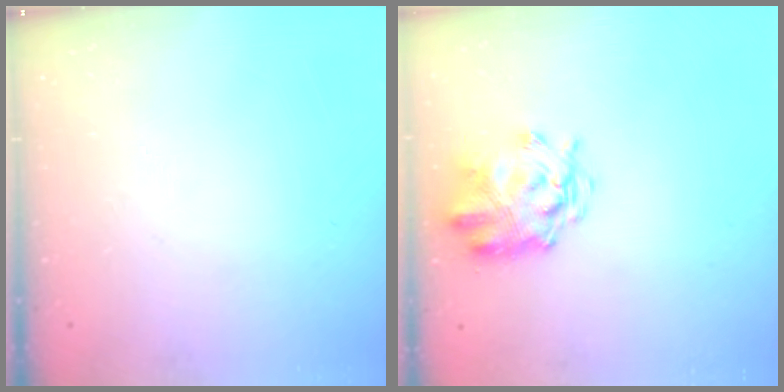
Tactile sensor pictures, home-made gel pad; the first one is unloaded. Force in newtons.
{"total": 3.5, "press": 3.2, "slide": 1.5}